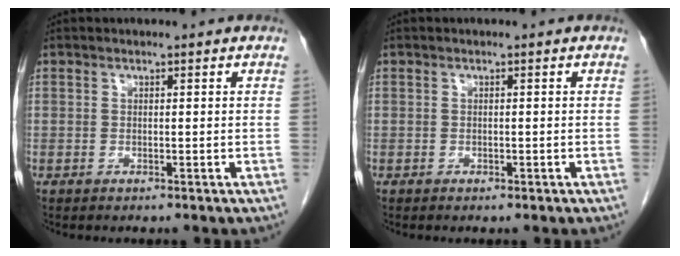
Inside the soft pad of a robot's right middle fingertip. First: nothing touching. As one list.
[{"total": 0.0}]